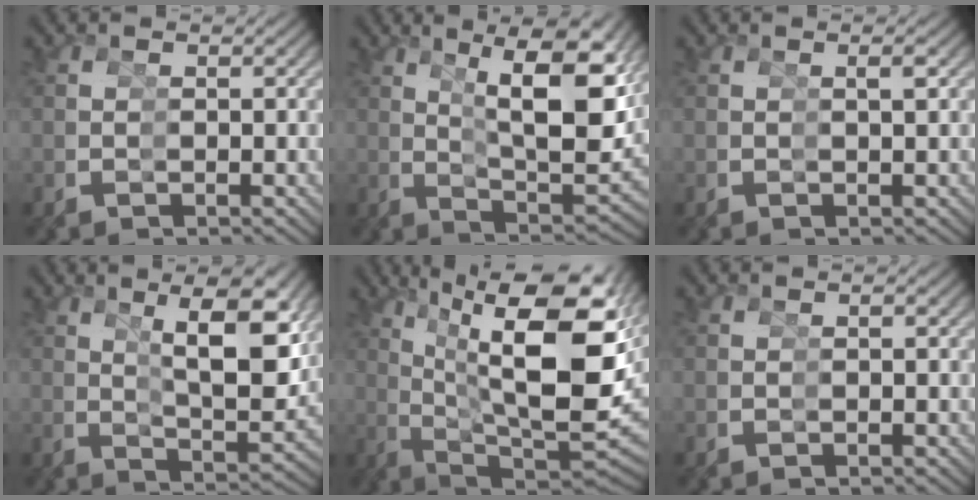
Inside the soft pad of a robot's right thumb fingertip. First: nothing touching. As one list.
[{"total": 11.7, "force": [2.2, 5.1, 10.3], "torque": [-0.151, -0.022, 0.050]}, {"total": 0.8, "force": [0.2, -0.2, 0.7], "torque": [-0.004, 0.006, 0.003]}, {"total": 8.8, "force": [1.8, 3.4, 8.0], "torque": [-0.116, -0.009, 0.033]}, {"total": 17.3, "force": [1.6, 10.0, 14.0], "torque": [-0.236, -0.061, 0.056]}, {"total": 0.0}]